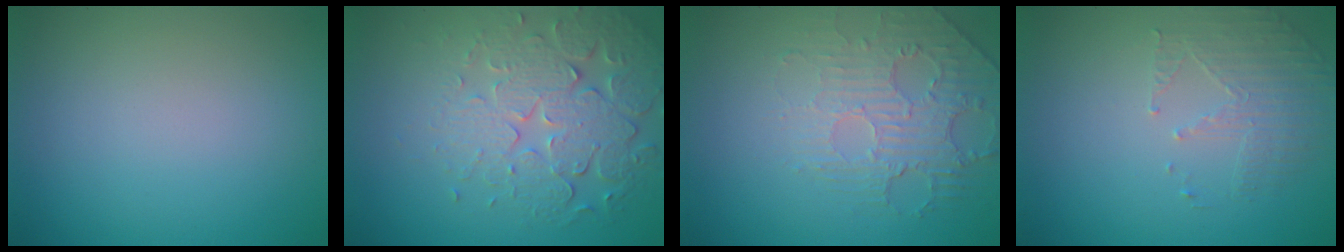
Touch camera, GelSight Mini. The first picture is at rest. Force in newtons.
{"total": 5.9, "press": 4.8, "slide": 3.4}
{"total": 2.5, "press": 1.9, "slide": 1.6}
{"total": 1.8, "press": 1.1, "slide": 1.4}